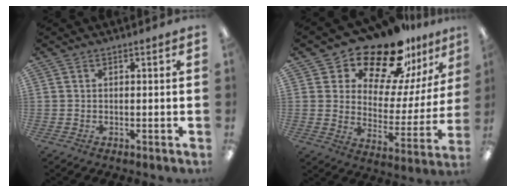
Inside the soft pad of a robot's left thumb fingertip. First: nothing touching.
{"total": 19.9, "force": [16.9, 7.1, 7.8], "torque": [-0.142, -0.129, 0.293]}